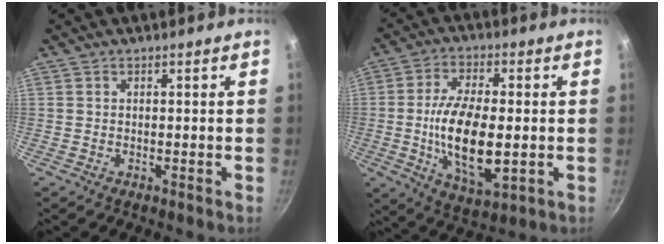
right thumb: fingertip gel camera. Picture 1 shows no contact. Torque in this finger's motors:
{"motor_torque": [2.28, 1.97, 1.72, -1.09, 0.63]}